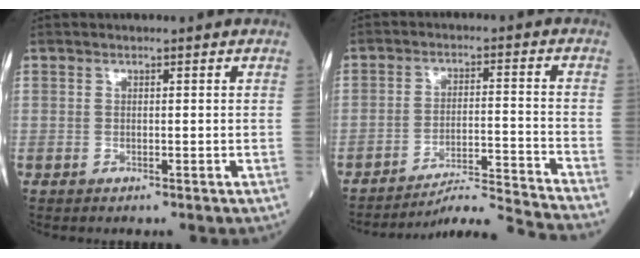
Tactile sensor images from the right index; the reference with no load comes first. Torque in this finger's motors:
{"motor_torque": [-0.52, -0.44, -0.55, -0.21]}